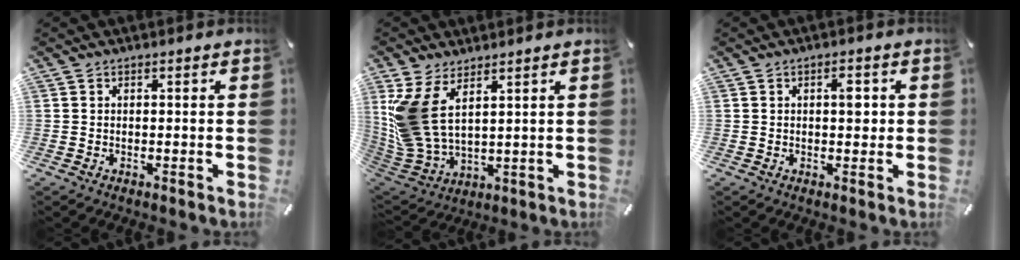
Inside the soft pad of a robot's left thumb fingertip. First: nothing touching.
{"total": 12.2, "force": [5.2, 6.8, 8.7], "torque": [-0.216, -0.027, 0.099]}
{"total": 3.4, "force": [0.6, 1.8, 2.9], "torque": [-0.026, -0.005, 0.001]}